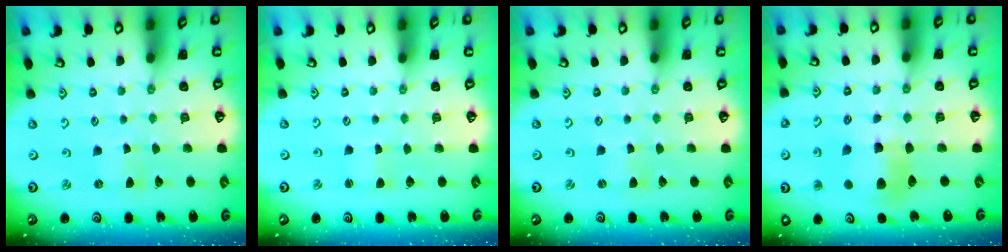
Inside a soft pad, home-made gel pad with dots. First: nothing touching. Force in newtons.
{"total": 1.0, "press": 1.0, "slide": 0.1}
{"total": 0.0}
{"total": 10.6, "press": 10.6, "slide": 1.2}